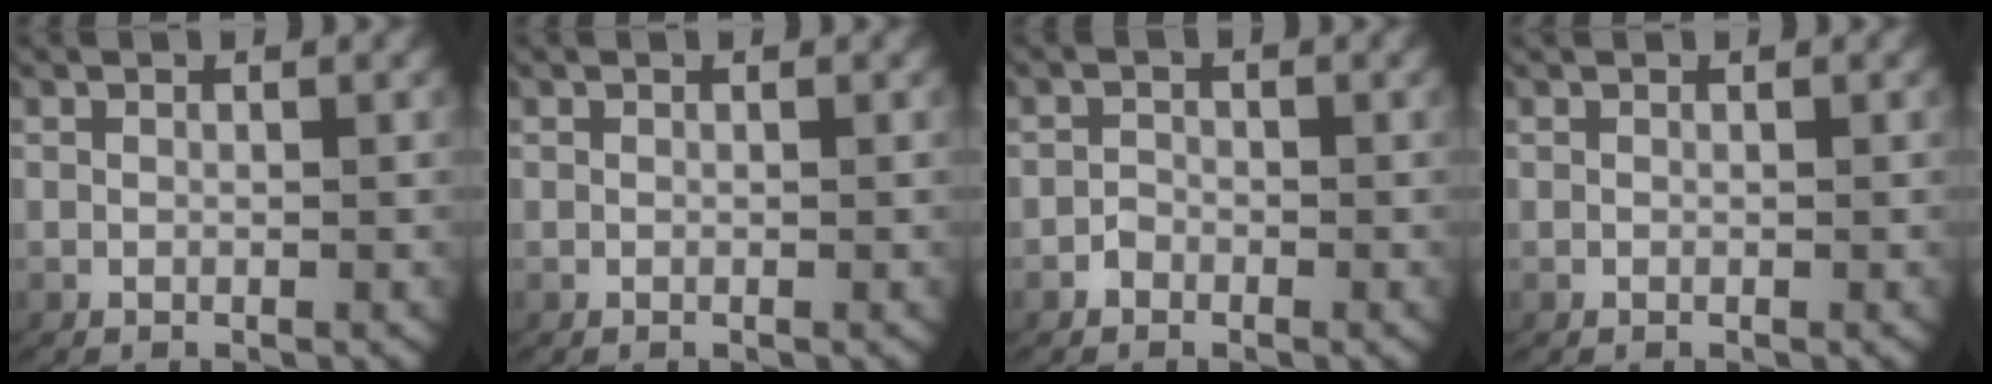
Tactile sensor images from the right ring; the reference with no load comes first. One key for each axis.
{"total": 0.0}
{"total": 0.9, "fx": -0.7, "fy": 0.6, "fz": 0.0, "tx": -0.004, "ty": -0.006, "tz": -0.012}
{"total": 0.0}